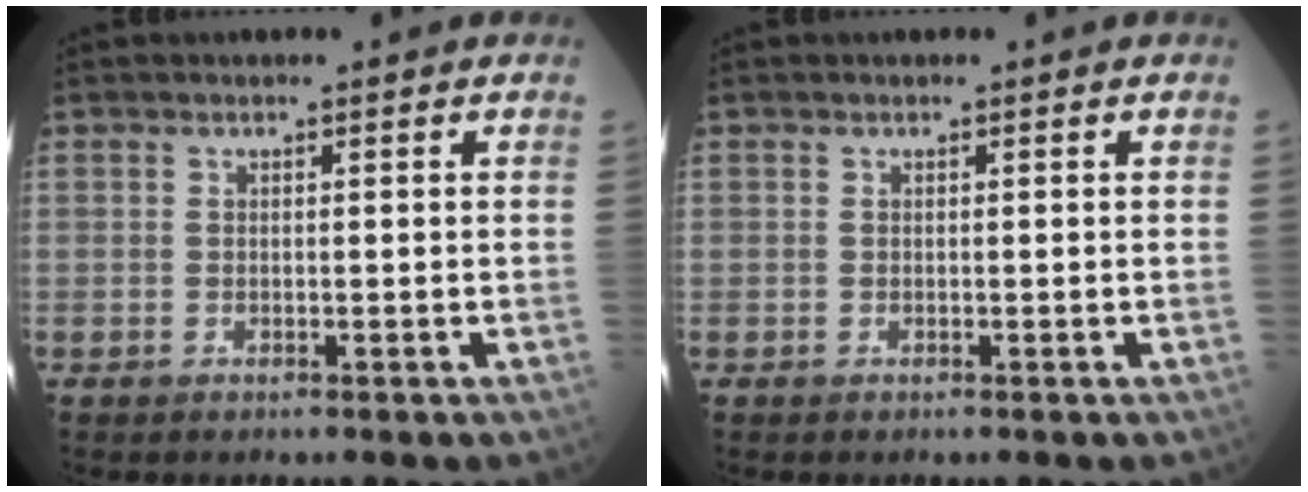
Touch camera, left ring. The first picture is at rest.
{"total": 0.0}